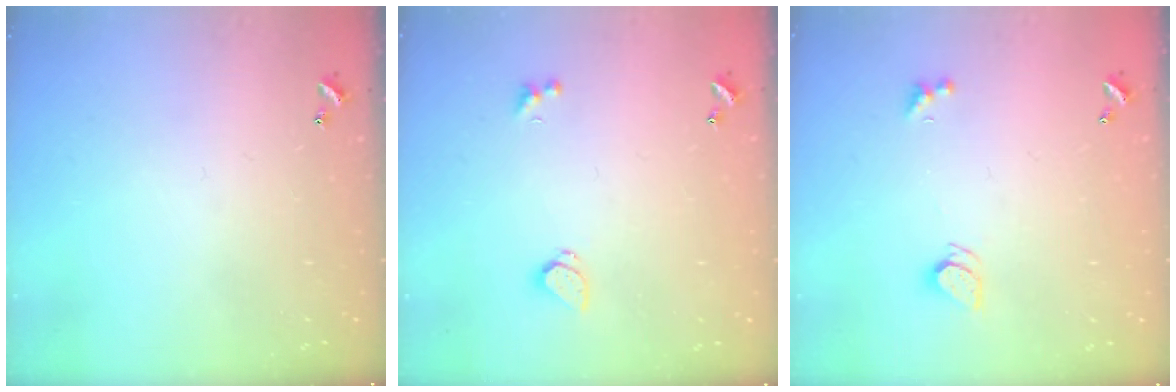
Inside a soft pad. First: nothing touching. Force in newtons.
{"total": 1.4, "press": 1.2, "slide": 0.6}
{"total": 2.2, "press": 2.2, "slide": 0.3}